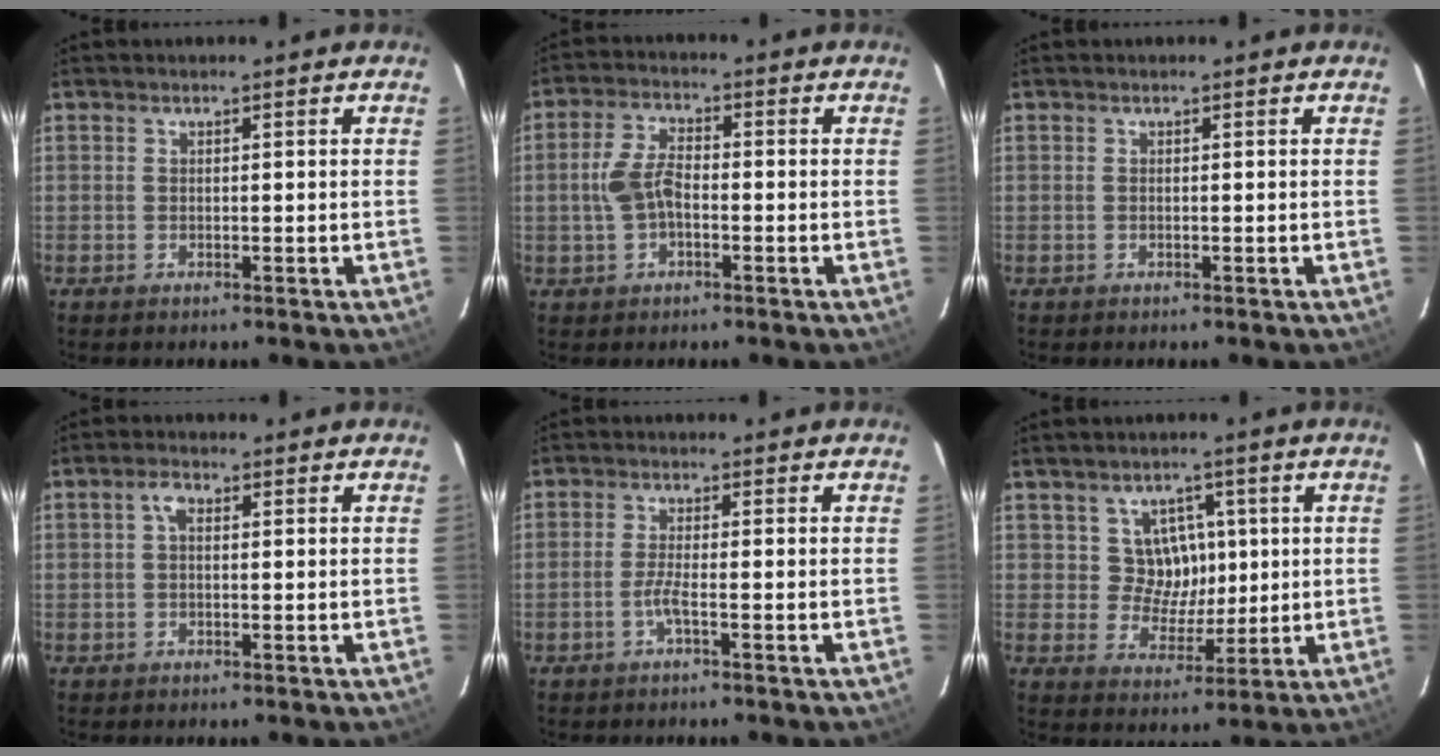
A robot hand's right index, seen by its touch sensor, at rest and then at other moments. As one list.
[{"total": 6.1, "force": [-1.1, 3.4, 5.0], "torque": [-0.104, 0.010, -0.015]}, {"total": 0.0}, {"total": 2.0, "force": [0.4, 1.2, 1.6], "torque": [-0.032, 0.009, 0.006]}, {"total": 2.2, "force": [-1.2, -0.4, 1.9], "torque": [-0.043, -0.002, -0.026]}, {"total": 6.6, "force": [1.5, 6.2, 1.6], "torque": [-0.024, 0.007, 0.028]}]